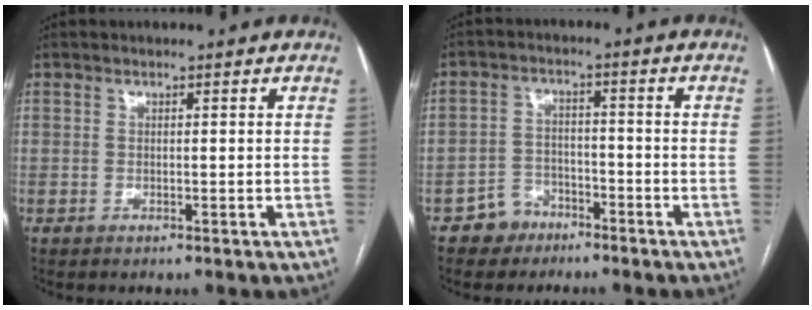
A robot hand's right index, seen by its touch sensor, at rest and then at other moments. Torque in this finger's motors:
{"motor_torque": [-0.88, -0.66, -0.72, -0.21]}